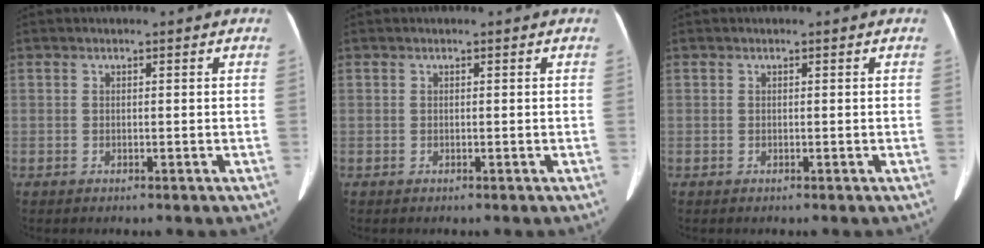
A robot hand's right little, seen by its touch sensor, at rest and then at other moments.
{"total": 0.0}
{"total": 0.0}